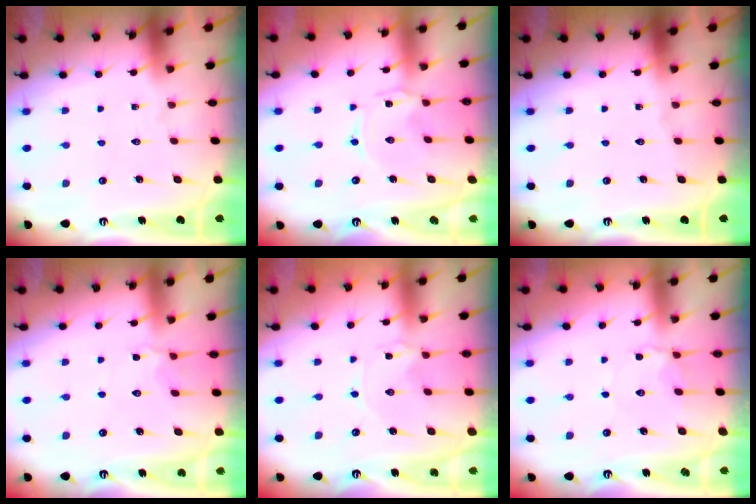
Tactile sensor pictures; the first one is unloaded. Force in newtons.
{"total": 0.0}
{"total": 0.0}
{"total": 3.1, "press": 3.0, "slide": 0.7}
{"total": 0.0}
{"total": 3.1, "press": 3.0, "slide": 0.6}